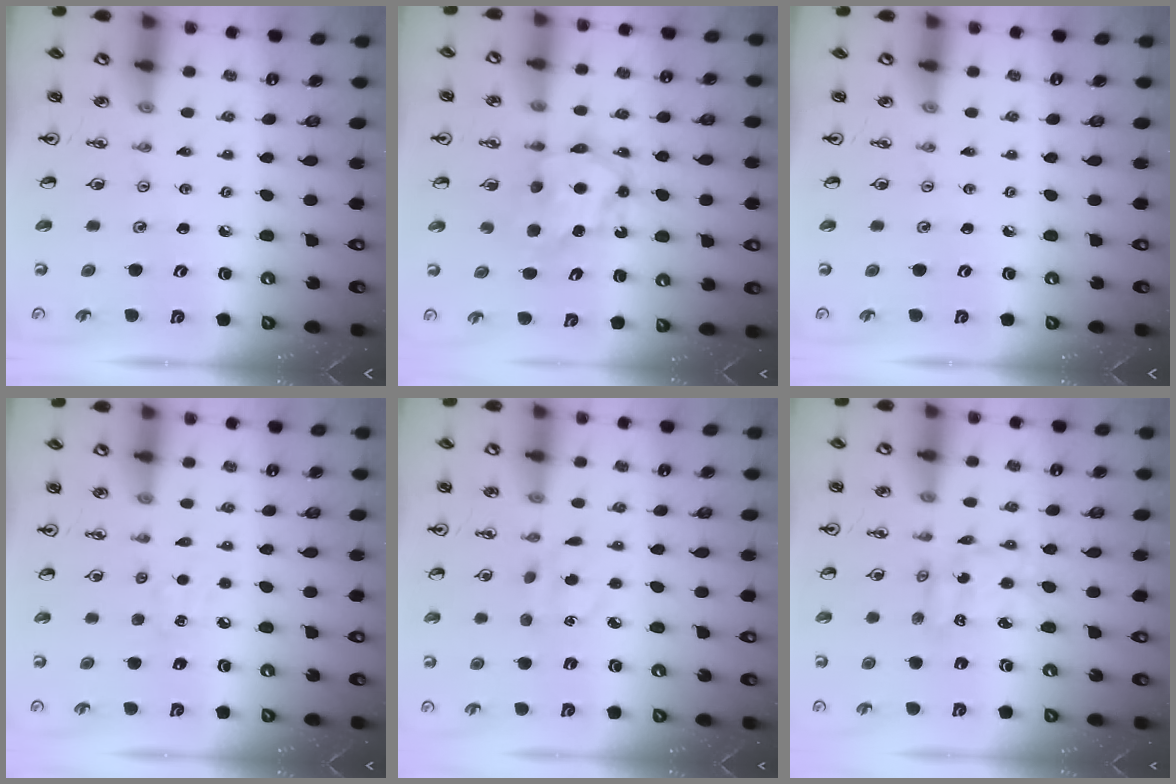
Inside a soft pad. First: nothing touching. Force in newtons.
{"total": 6.6, "press": 6.6, "slide": 0.6}
{"total": 0.0}
{"total": 4.7, "press": 4.6, "slide": 0.7}
{"total": 3.9, "press": 3.9, "slide": 0.5}
{"total": 4.4, "press": 4.4, "slide": 0.2}